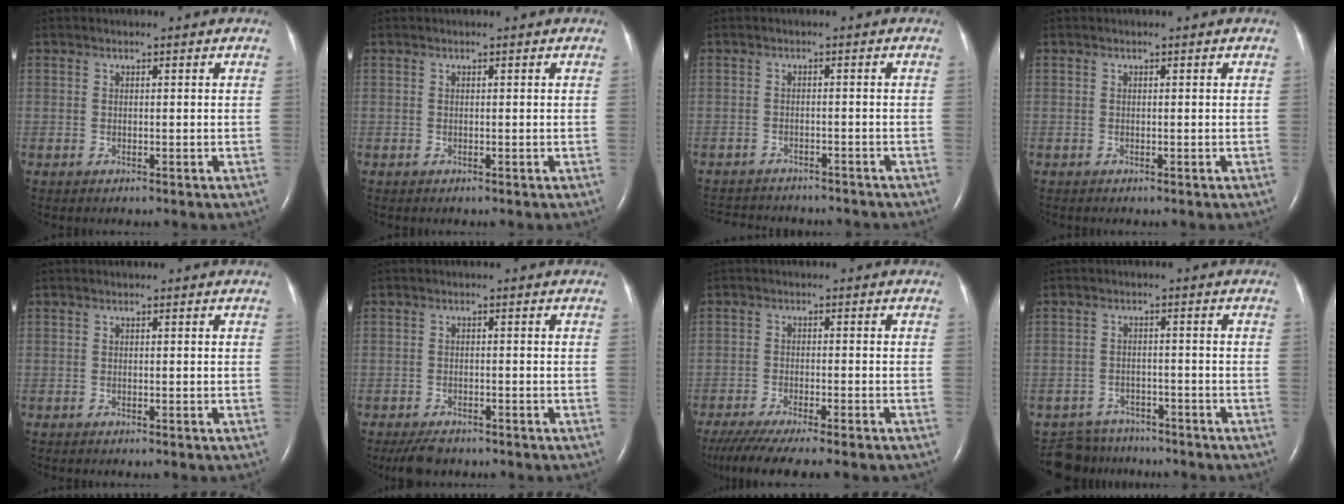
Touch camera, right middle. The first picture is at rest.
{"total": 0.0}
{"total": 12.1, "force": [-11.0, 3.6, 3.6], "torque": [-0.077, -0.001, -0.134]}
{"total": 0.0}
{"total": 0.0}
{"total": 4.0, "force": [-3.3, 1.6, 1.7], "torque": [-0.035, -0.007, -0.052]}
{"total": 13.3, "force": [-11.2, 1.1, 7.2], "torque": [-0.117, -0.030, -0.170]}
{"total": 6.5, "force": [-5.9, 2.6, -0.4], "torque": [0.006, 0.006, -0.088]}